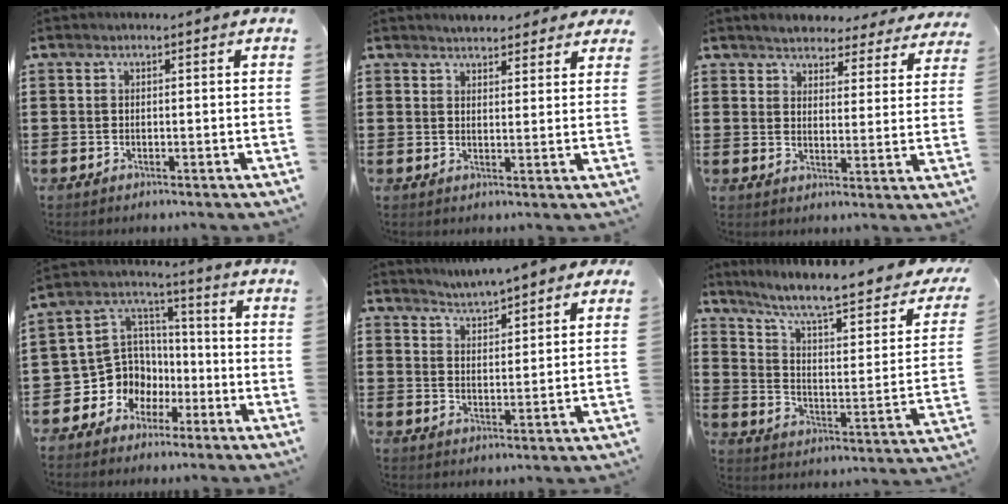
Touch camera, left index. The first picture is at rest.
{"total": 3.0, "force": [2.9, 0.6, 0.4], "torque": [-0.015, -0.003, 0.055]}
{"total": 4.1, "force": [4.1, 0.6, 0.4], "torque": [-0.030, -0.020, 0.070]}
{"total": 8.3, "force": [-2.7, 7.8, 1.0], "torque": [-0.069, 0.000, -0.052]}
{"total": 2.8, "force": [2.8, -0.1, -0.2], "torque": [-0.010, -0.013, 0.047]}
{"total": 8.5, "force": [6.1, 0.9, 5.8], "torque": [-0.119, -0.049, 0.092]}